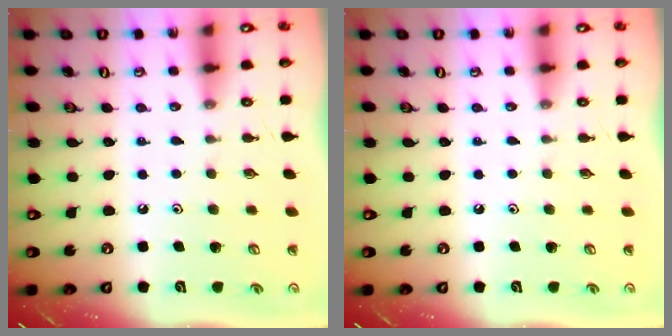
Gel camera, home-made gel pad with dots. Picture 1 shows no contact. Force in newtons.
{"total": 0.0}